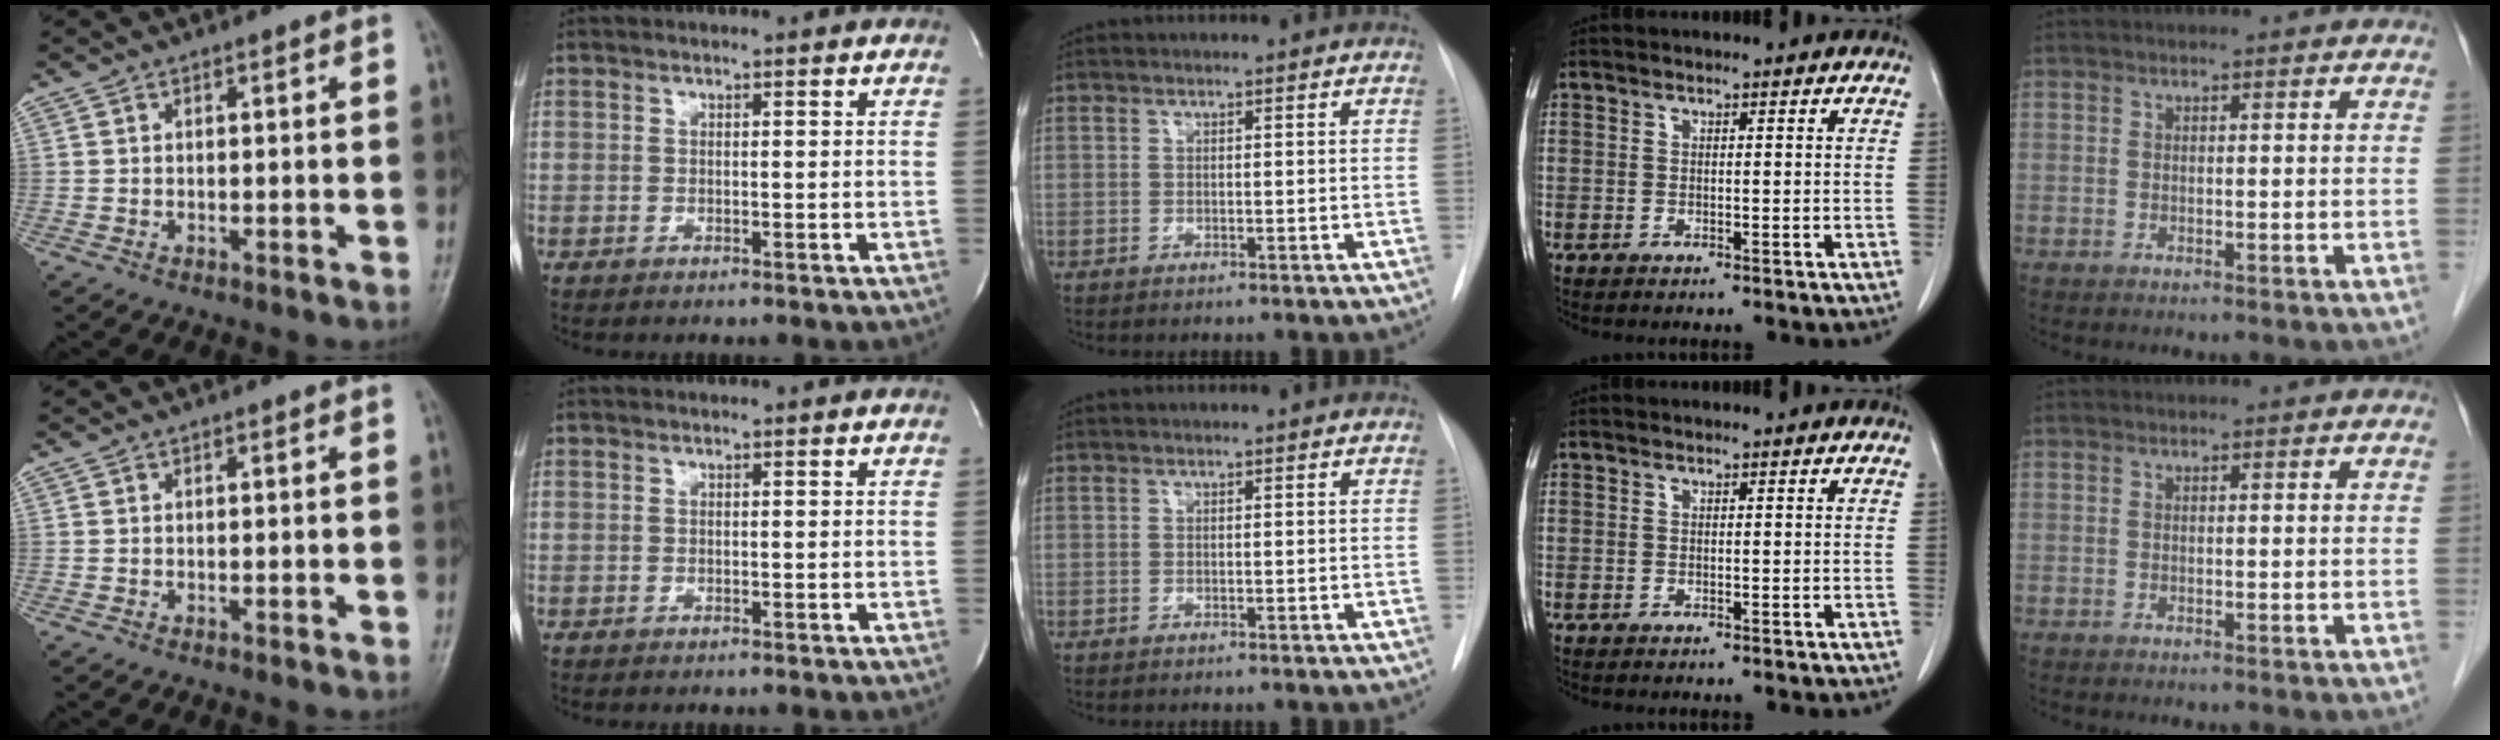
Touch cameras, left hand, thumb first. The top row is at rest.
{}